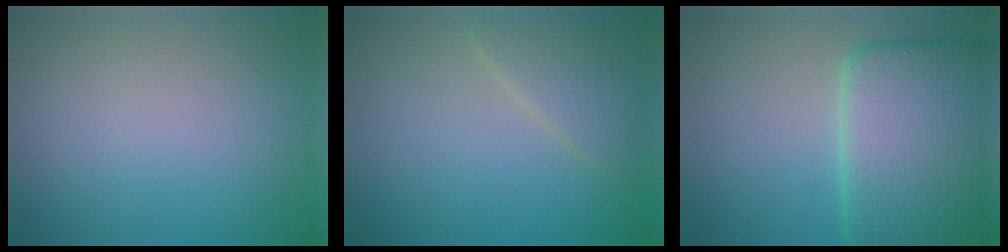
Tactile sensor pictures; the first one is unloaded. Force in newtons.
{"total": 2.8, "press": 2.8, "slide": 0.3}
{"total": 10.8, "press": 10.8, "slide": 0.3}